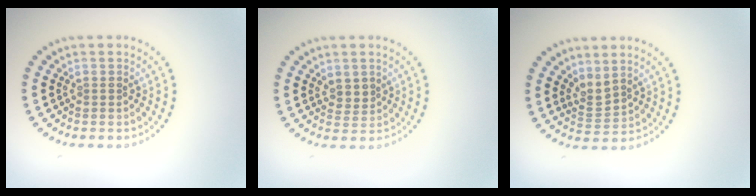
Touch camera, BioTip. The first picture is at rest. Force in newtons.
{"total": 1.5, "press": 1.3, "slide": 0.7}
{"total": 2.0, "press": 1.3, "slide": 1.5}